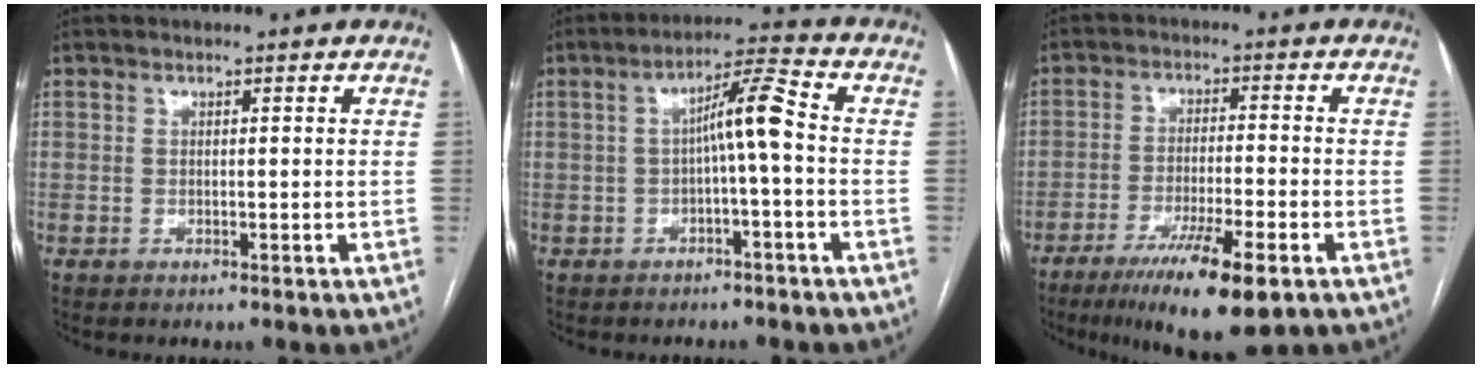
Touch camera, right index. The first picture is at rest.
{"total": 6.2, "force": [-0.4, 0.1, 6.2], "torque": [-0.102, 0.022, -0.005]}
{"total": 12.2, "force": [-7.2, 1.2, 9.8], "torque": [-0.163, -0.030, -0.115]}